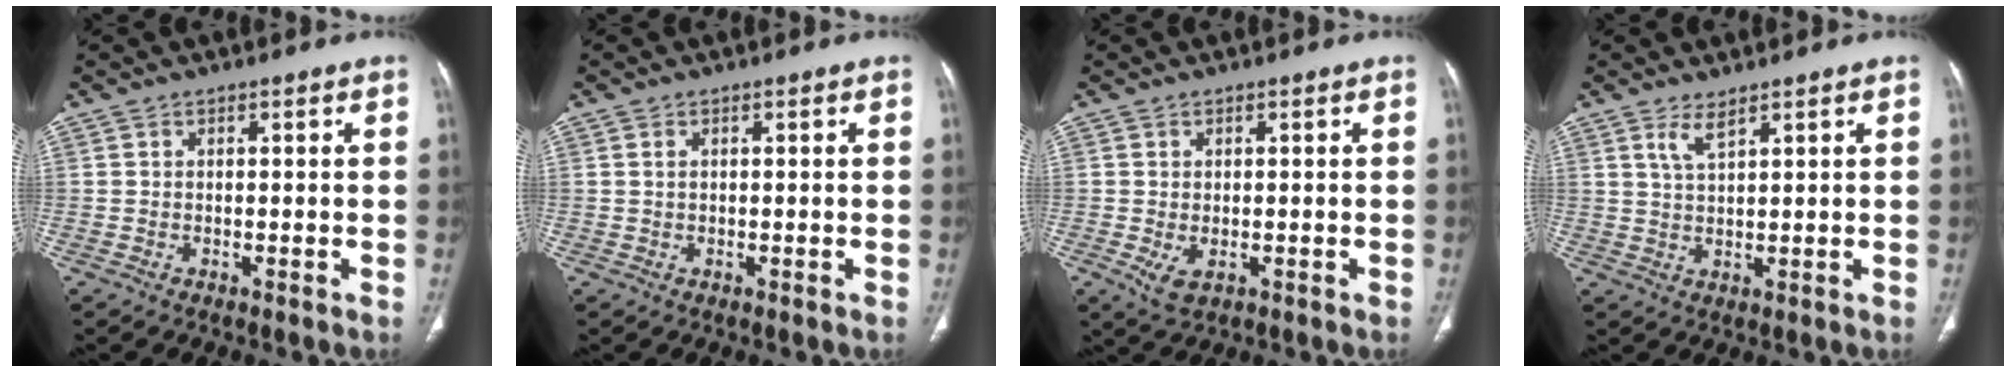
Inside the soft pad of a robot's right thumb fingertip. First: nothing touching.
{"total": 0.7, "force": [0.2, 0.4, 0.6], "torque": [-0.016, 0.004, 0.007]}
{"total": 3.3, "force": [-0.8, 1.9, 2.6], "torque": [-0.051, -0.006, -0.004]}
{"total": 3.1, "force": [2.1, 0.7, 2.1], "torque": [-0.047, -0.014, 0.049]}